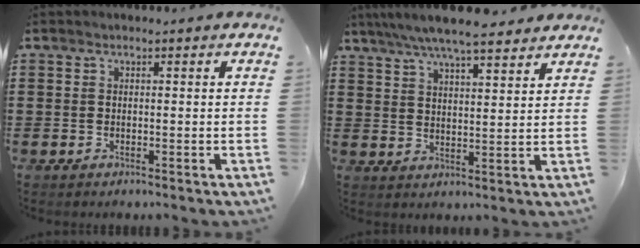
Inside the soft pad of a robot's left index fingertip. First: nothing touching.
{"total": 6.9, "force": [6.2, 0.7, 3.1], "torque": [-0.079, -0.016, 0.111]}